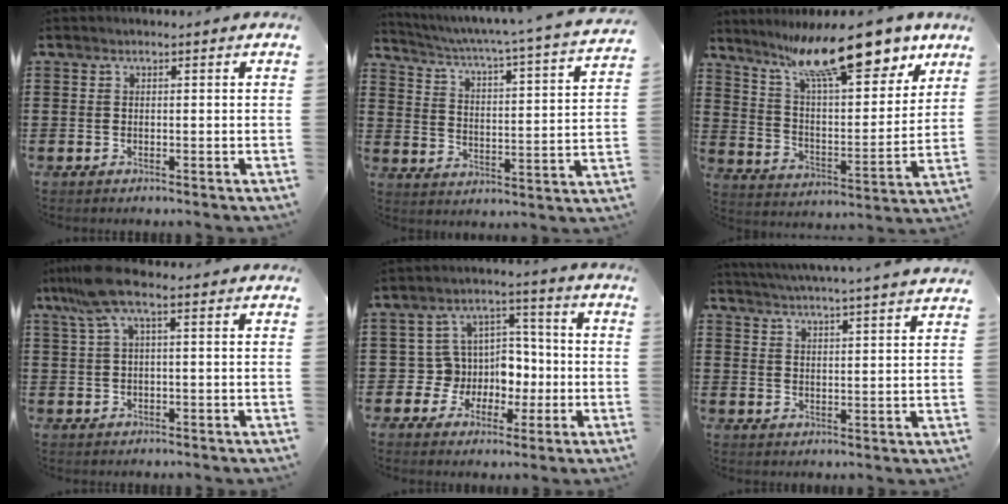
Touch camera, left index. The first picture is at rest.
{"total": 3.3, "force": [2.5, -0.7, 1.9], "torque": [-0.053, -0.038, 0.028]}
{"total": 16.7, "force": [11.8, 4.1, 11.2], "torque": [-0.204, -0.054, 0.196]}
{"total": 6.2, "force": [2.2, 1.0, 5.7], "torque": [-0.132, -0.004, 0.036]}
{"total": 7.8, "force": [-0.4, 7.5, 2.0], "torque": [-0.068, 0.006, 0.001]}
{"total": 4.0, "force": [3.9, -1.0, 0.6], "torque": [-0.027, -0.025, 0.065]}